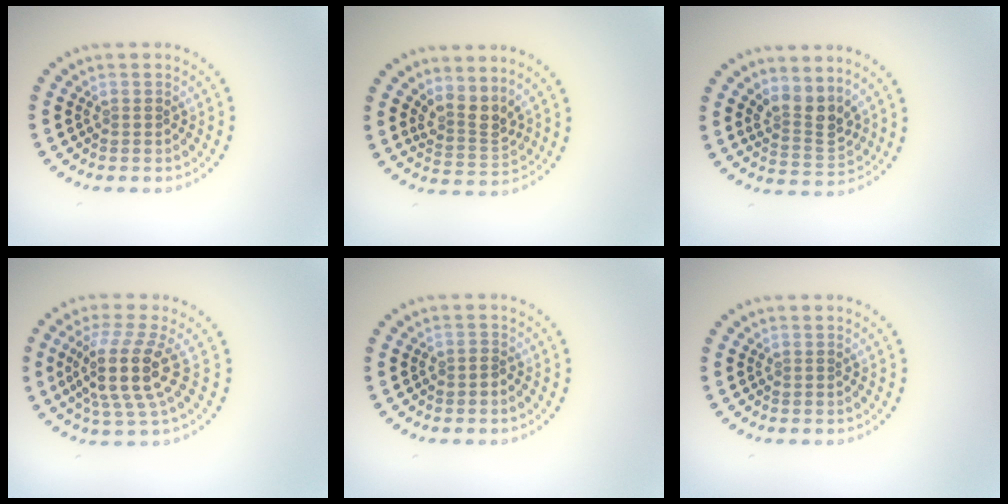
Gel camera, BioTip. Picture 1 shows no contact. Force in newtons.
{"total": 2.8, "press": 2.0, "slide": 1.9}
{"total": 3.1, "press": 2.7, "slide": 1.6}
{"total": 4.9, "press": 3.8, "slide": 3.1}
{"total": 0.6, "press": 0.3, "slide": 0.5}
{"total": 0.0}